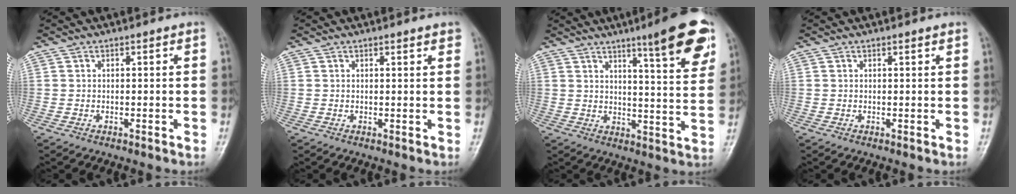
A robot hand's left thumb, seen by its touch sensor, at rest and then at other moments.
{"total": 1.7, "force": [1.2, 0.3, 1.1], "torque": [-0.010, -0.002, 0.013]}
{"total": 12.3, "force": [7.4, 1.7, 9.7], "torque": [-0.112, -0.036, 0.099]}
{"total": 0.6, "force": [0.5, 0.0, 0.4], "torque": [-0.008, -0.001, 0.007]}